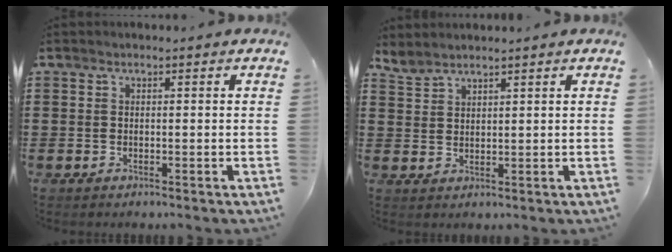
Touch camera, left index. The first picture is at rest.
{"total": 2.1, "force": [2.1, 0.3, 0.1], "torque": [-0.010, -0.003, 0.042]}